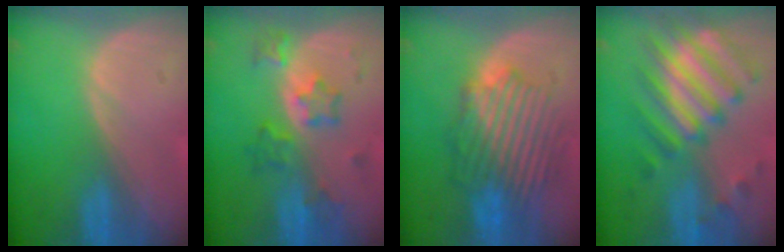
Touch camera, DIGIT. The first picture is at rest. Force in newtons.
{"total": 5.9, "press": 5.9, "slide": 0.8}
{"total": 9.1, "press": 9.0, "slide": 1.7}
{"total": 9.3, "press": 9.2, "slide": 1.5}